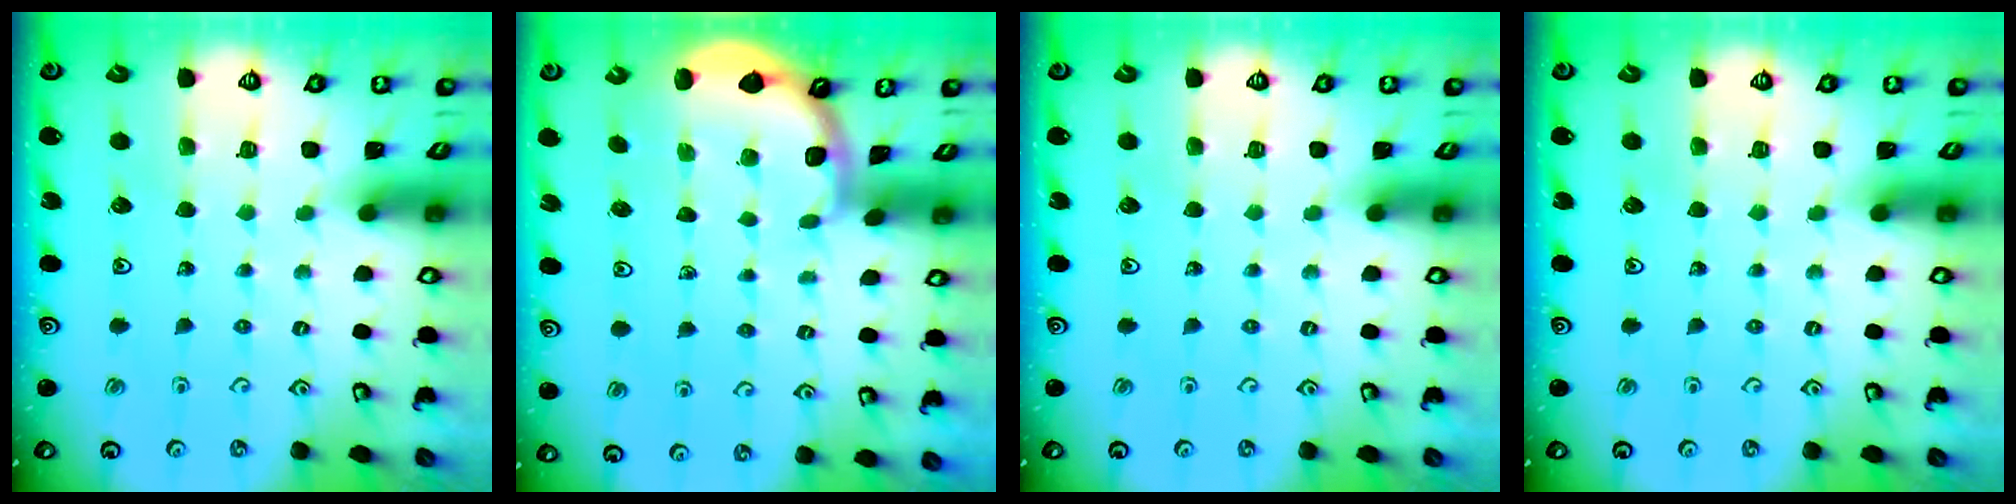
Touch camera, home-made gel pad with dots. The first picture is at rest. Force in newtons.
{"total": 1.6, "press": 1.6, "slide": 0.2}
{"total": 0.0}
{"total": 0.0}